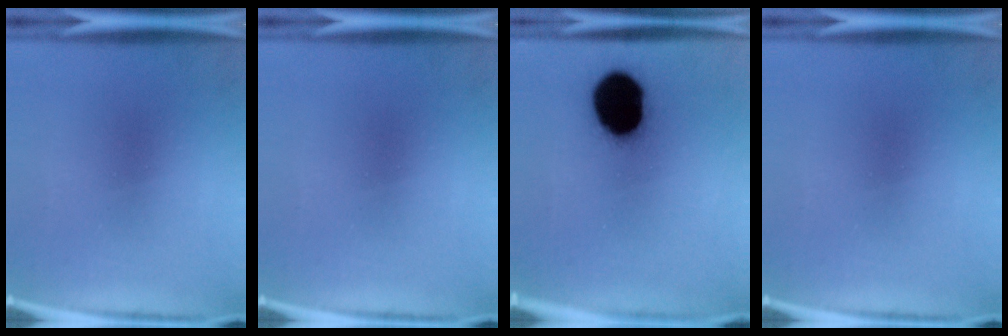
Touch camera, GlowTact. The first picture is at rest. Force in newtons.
{"total": 0.0}
{"total": 20.1}
{"total": 0.0}